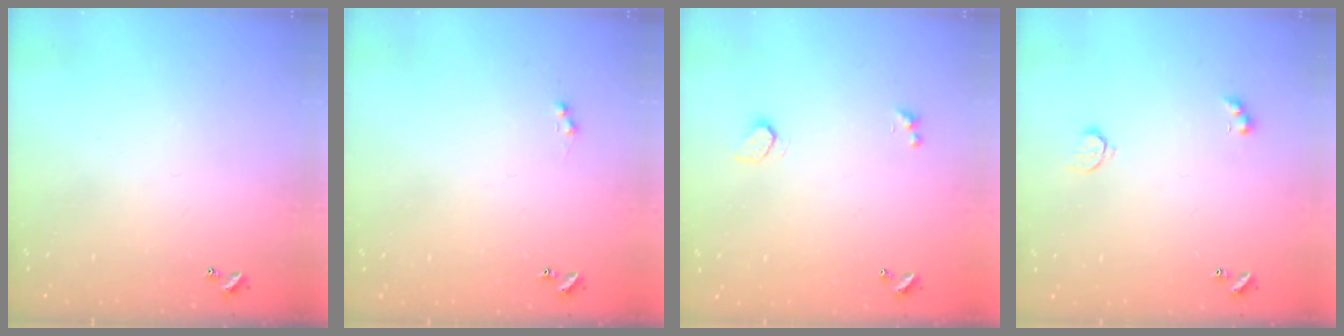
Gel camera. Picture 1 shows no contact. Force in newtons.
{"total": 1.0, "press": 0.9, "slide": 0.4}
{"total": 0.9, "press": 0.8, "slide": 0.4}
{"total": 4.5, "press": 4.5, "slide": 0.8}